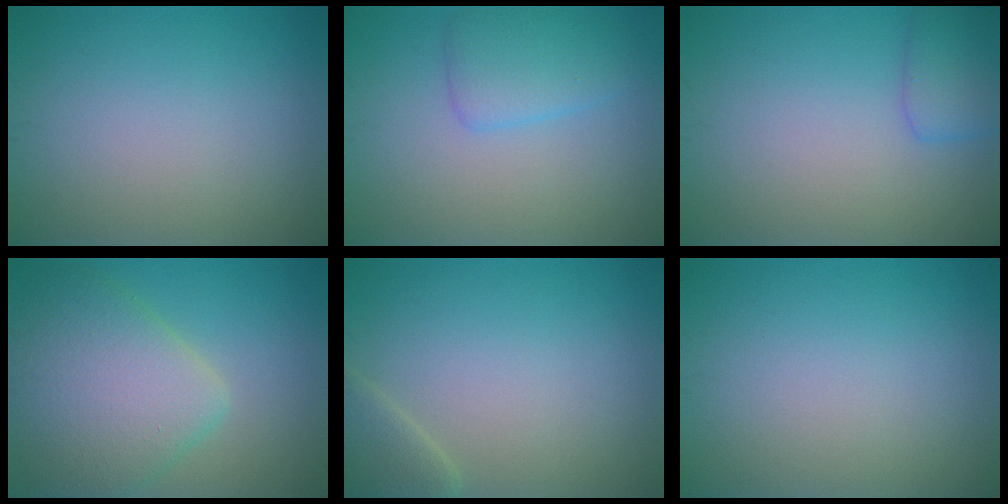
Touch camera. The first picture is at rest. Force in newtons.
{"total": 3.1, "press": 3.1, "slide": 0.2}
{"total": 2.4, "press": 2.4, "slide": 0.1}
{"total": 7.8, "press": 7.8, "slide": 0.6}
{"total": 2.5, "press": 2.5, "slide": 0.2}
{"total": 0.0}